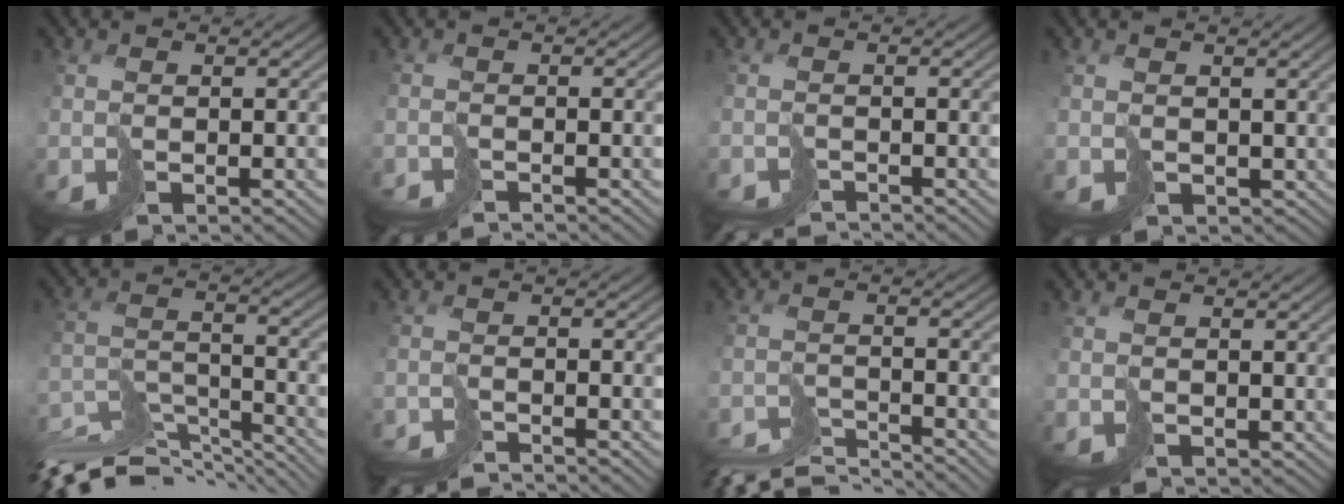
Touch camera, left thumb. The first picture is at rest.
{"total": 1.4, "force": [-1.4, -0.1, -0.1], "torque": [0.005, 0.000, -0.033]}
{"total": 2.1, "force": [-2.1, -0.1, 0.1], "torque": [0.003, 0.000, -0.046]}
{"total": 1.6, "force": [0.2, 1.5, 0.5], "torque": [-0.013, -0.009, 0.010]}
{"total": 12.4, "force": [-11.2, 3.4, 4.2], "torque": [-0.095, -0.008, -0.180]}
{"total": 2.7, "force": [-2.7, 0.0, 0.2], "torque": [-0.004, -0.002, -0.057]}
{"total": 7.1, "force": [-6.7, 0.9, 2.1], "torque": [-0.039, -0.002, -0.122]}
{"total": 0.8, "force": [0.2, 0.8, 0.1], "torque": [-0.002, -0.004, 0.011]}